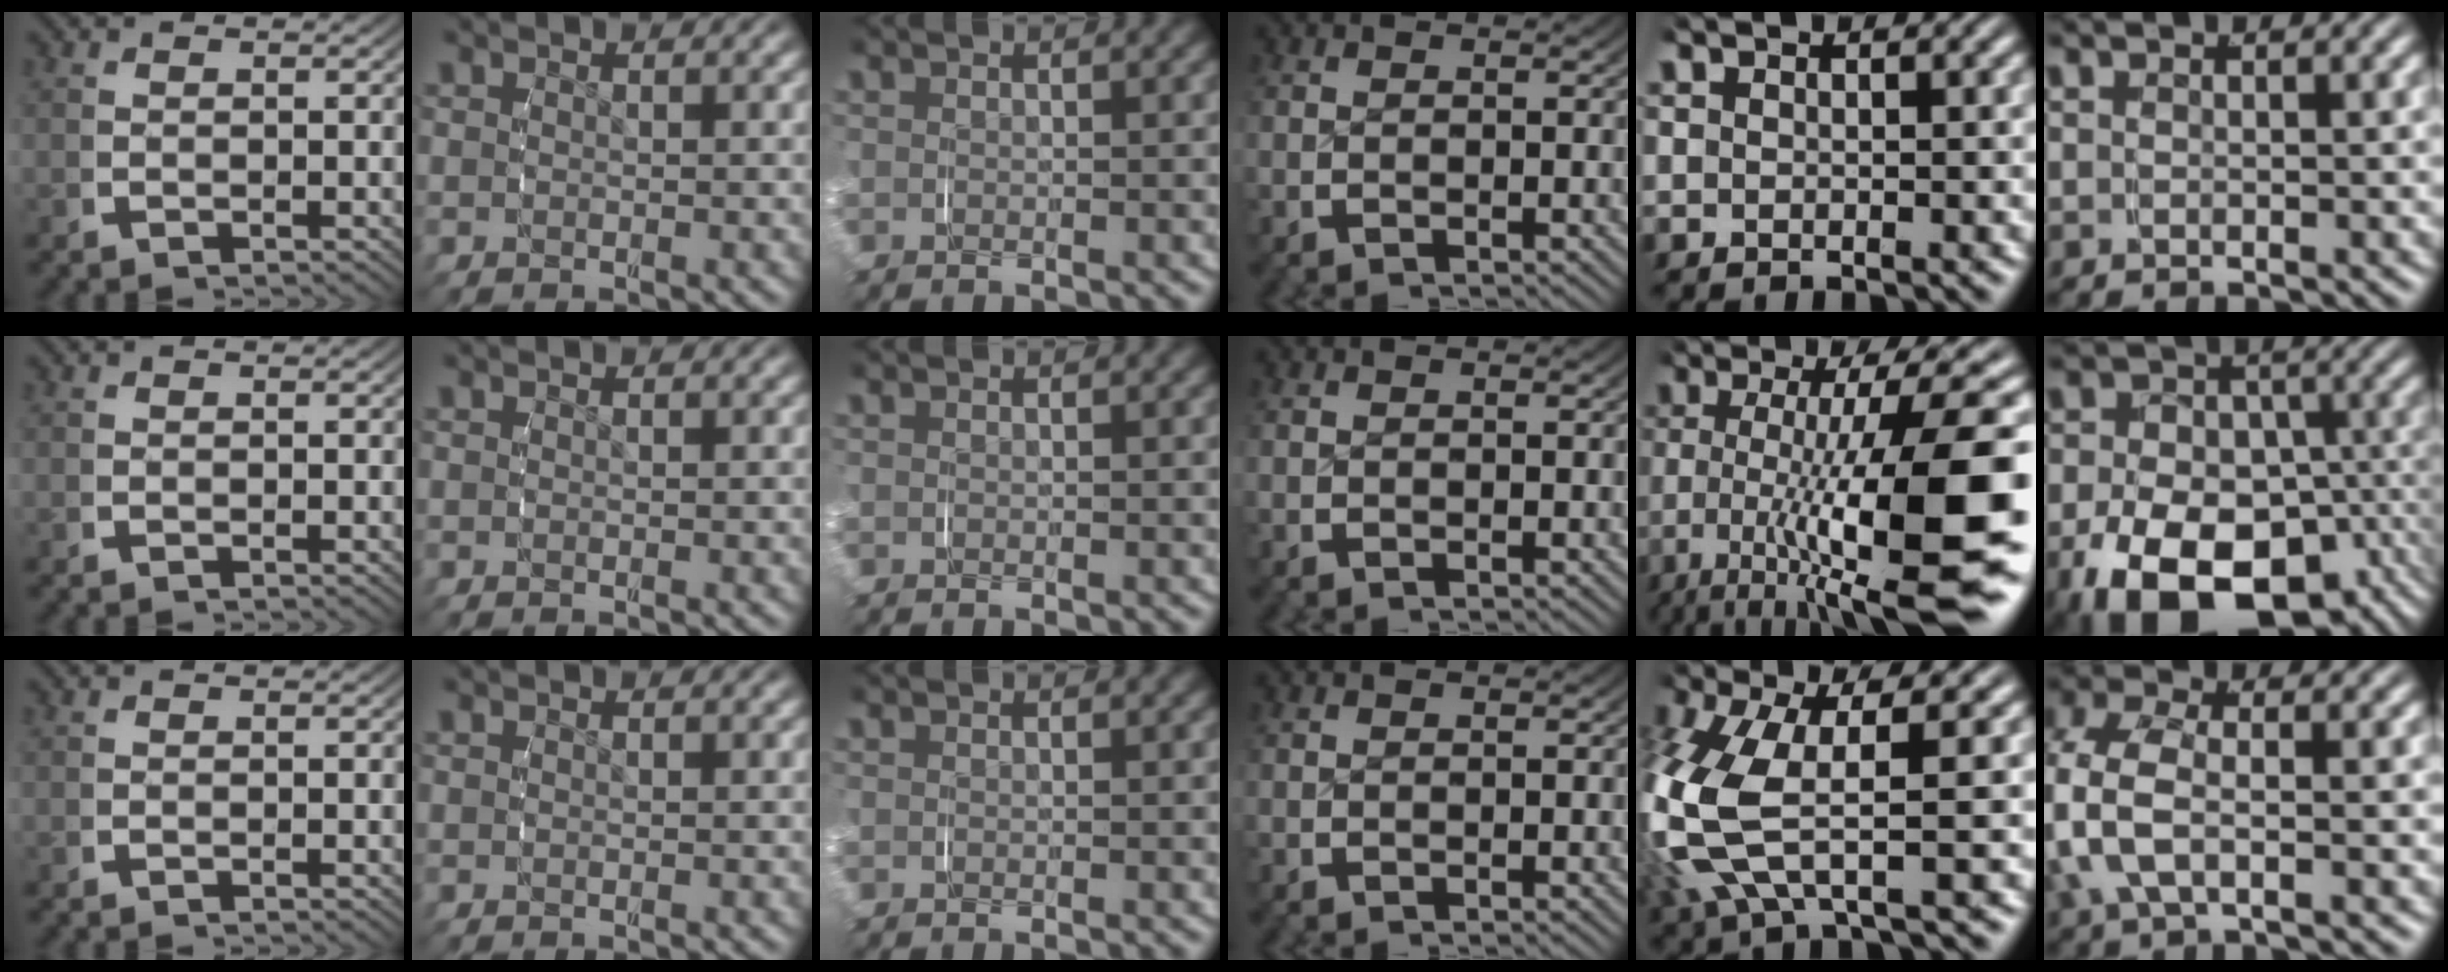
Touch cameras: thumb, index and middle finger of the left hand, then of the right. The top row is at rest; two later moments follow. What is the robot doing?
{"motion": "grasp_and_lifting", "object": "shoes"}